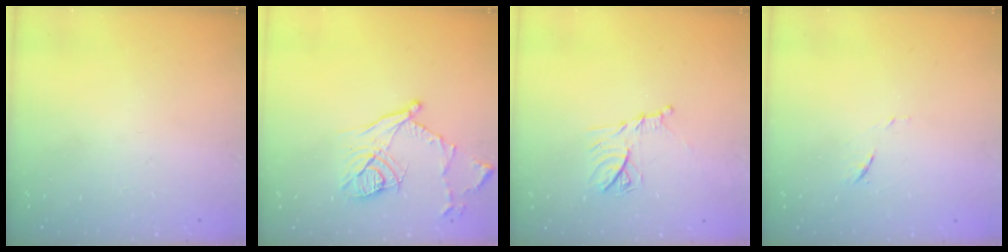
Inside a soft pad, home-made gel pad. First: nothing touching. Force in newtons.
{"total": 13.8, "press": 13.7, "slide": 1.8}
{"total": 11.2, "press": 11.2, "slide": 0.5}
{"total": 7.8, "press": 7.7, "slide": 0.6}